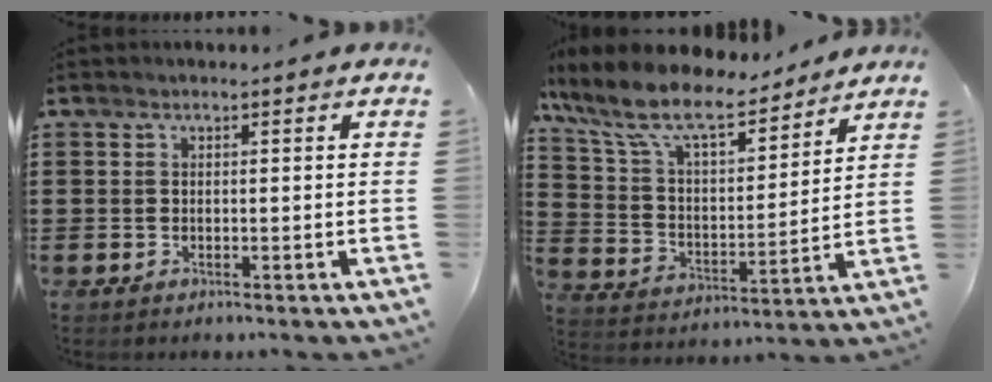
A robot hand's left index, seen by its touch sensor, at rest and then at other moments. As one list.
[{"total": 11.1, "force": [9.5, 2.4, 5.2], "torque": [-0.141, -0.052, 0.165]}]